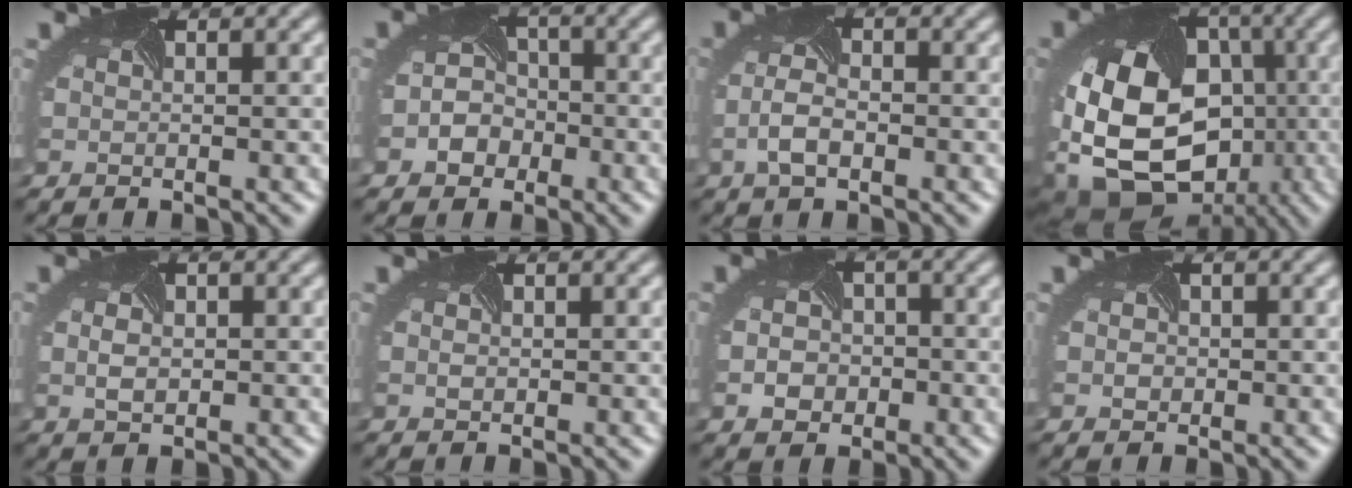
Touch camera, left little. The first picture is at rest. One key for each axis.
{"total": 2.9, "fx": -1.3, "fy": 2.4, "fz": 1.0, "tx": -0.015, "ty": -0.001, "tz": -0.025}
{"total": 2.8, "fx": -1.1, "fy": 1.3, "fz": 2.2, "tx": -0.056, "ty": -0.002, "tz": -0.021}
{"total": 17.9, "fx": -5.0, "fy": 14.2, "fz": 9.7, "tx": -0.209, "ty": -0.039, "tz": -0.089}
{"total": 1.7, "fx": -0.1, "fy": 1.2, "fz": 1.2, "tx": -0.033, "ty": -0.001, "tz": 0.007}
{"total": 0.0}
{"total": 2.7, "fx": -0.9, "fy": 2.1, "fz": 1.3, "tx": -0.022, "ty": -0.002, "tz": -0.019}
{"total": 0.6, "fx": -0.3, "fy": 0.5, "fz": 0.0, "tx": -0.004, "ty": 0.002, "tz": -0.004}